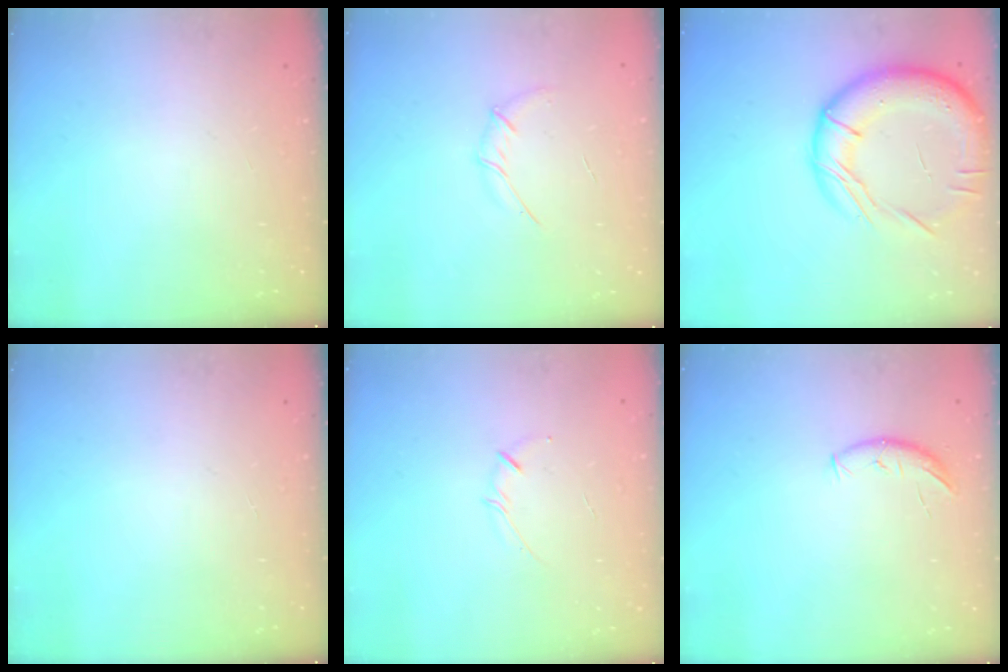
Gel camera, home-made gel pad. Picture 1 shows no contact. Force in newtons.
{"total": 4.0, "press": 3.8, "slide": 1.1}
{"total": 20.3, "press": 20.2, "slide": 2.1}
{"total": 0.0}
{"total": 3.5, "press": 3.5, "slide": 0.7}
{"total": 7.2, "press": 7.1, "slide": 1.3}